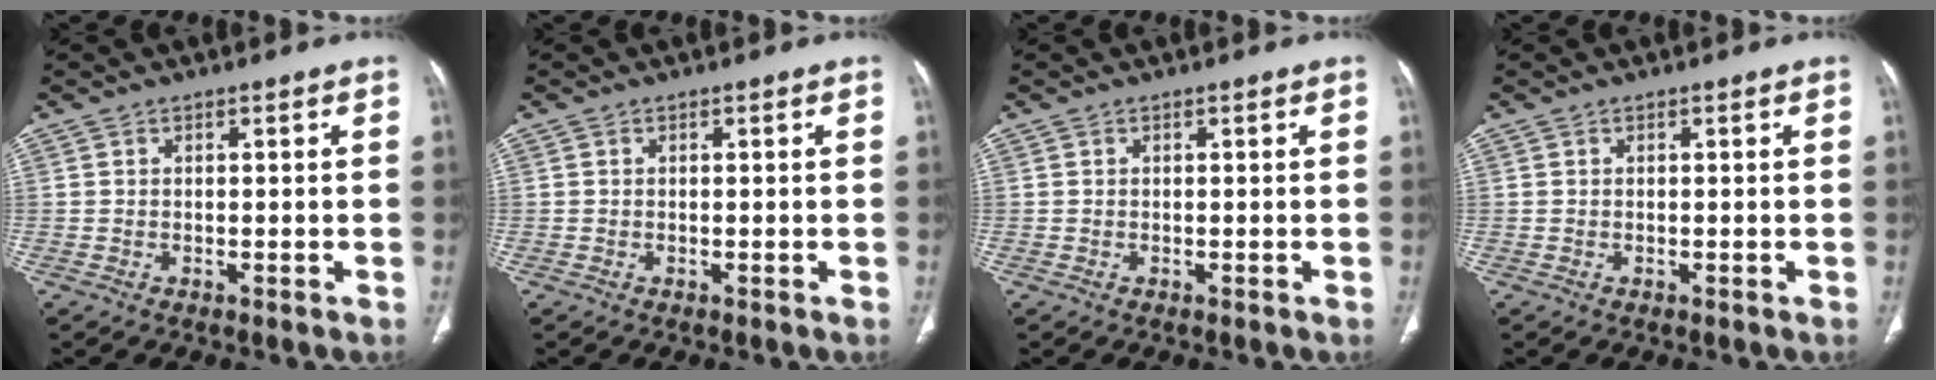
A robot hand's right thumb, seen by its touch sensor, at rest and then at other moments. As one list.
[{"total": 0.0}, {"total": 0.0}, {"total": 0.0}]